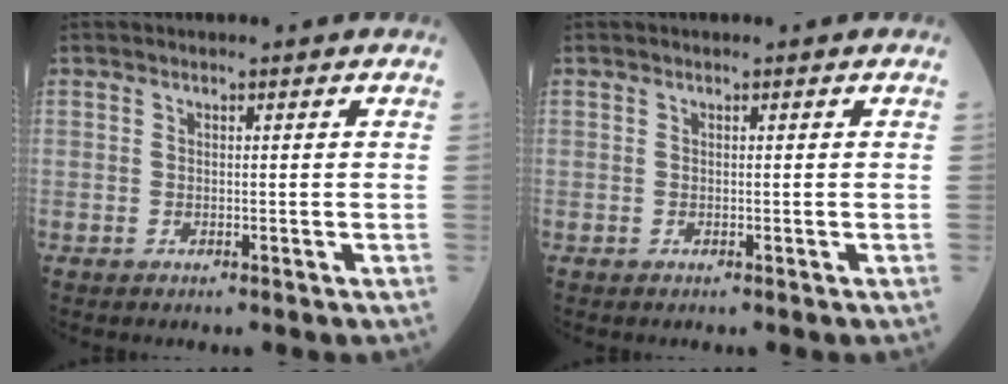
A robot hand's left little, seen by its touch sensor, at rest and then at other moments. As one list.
[{"total": 0.0}]